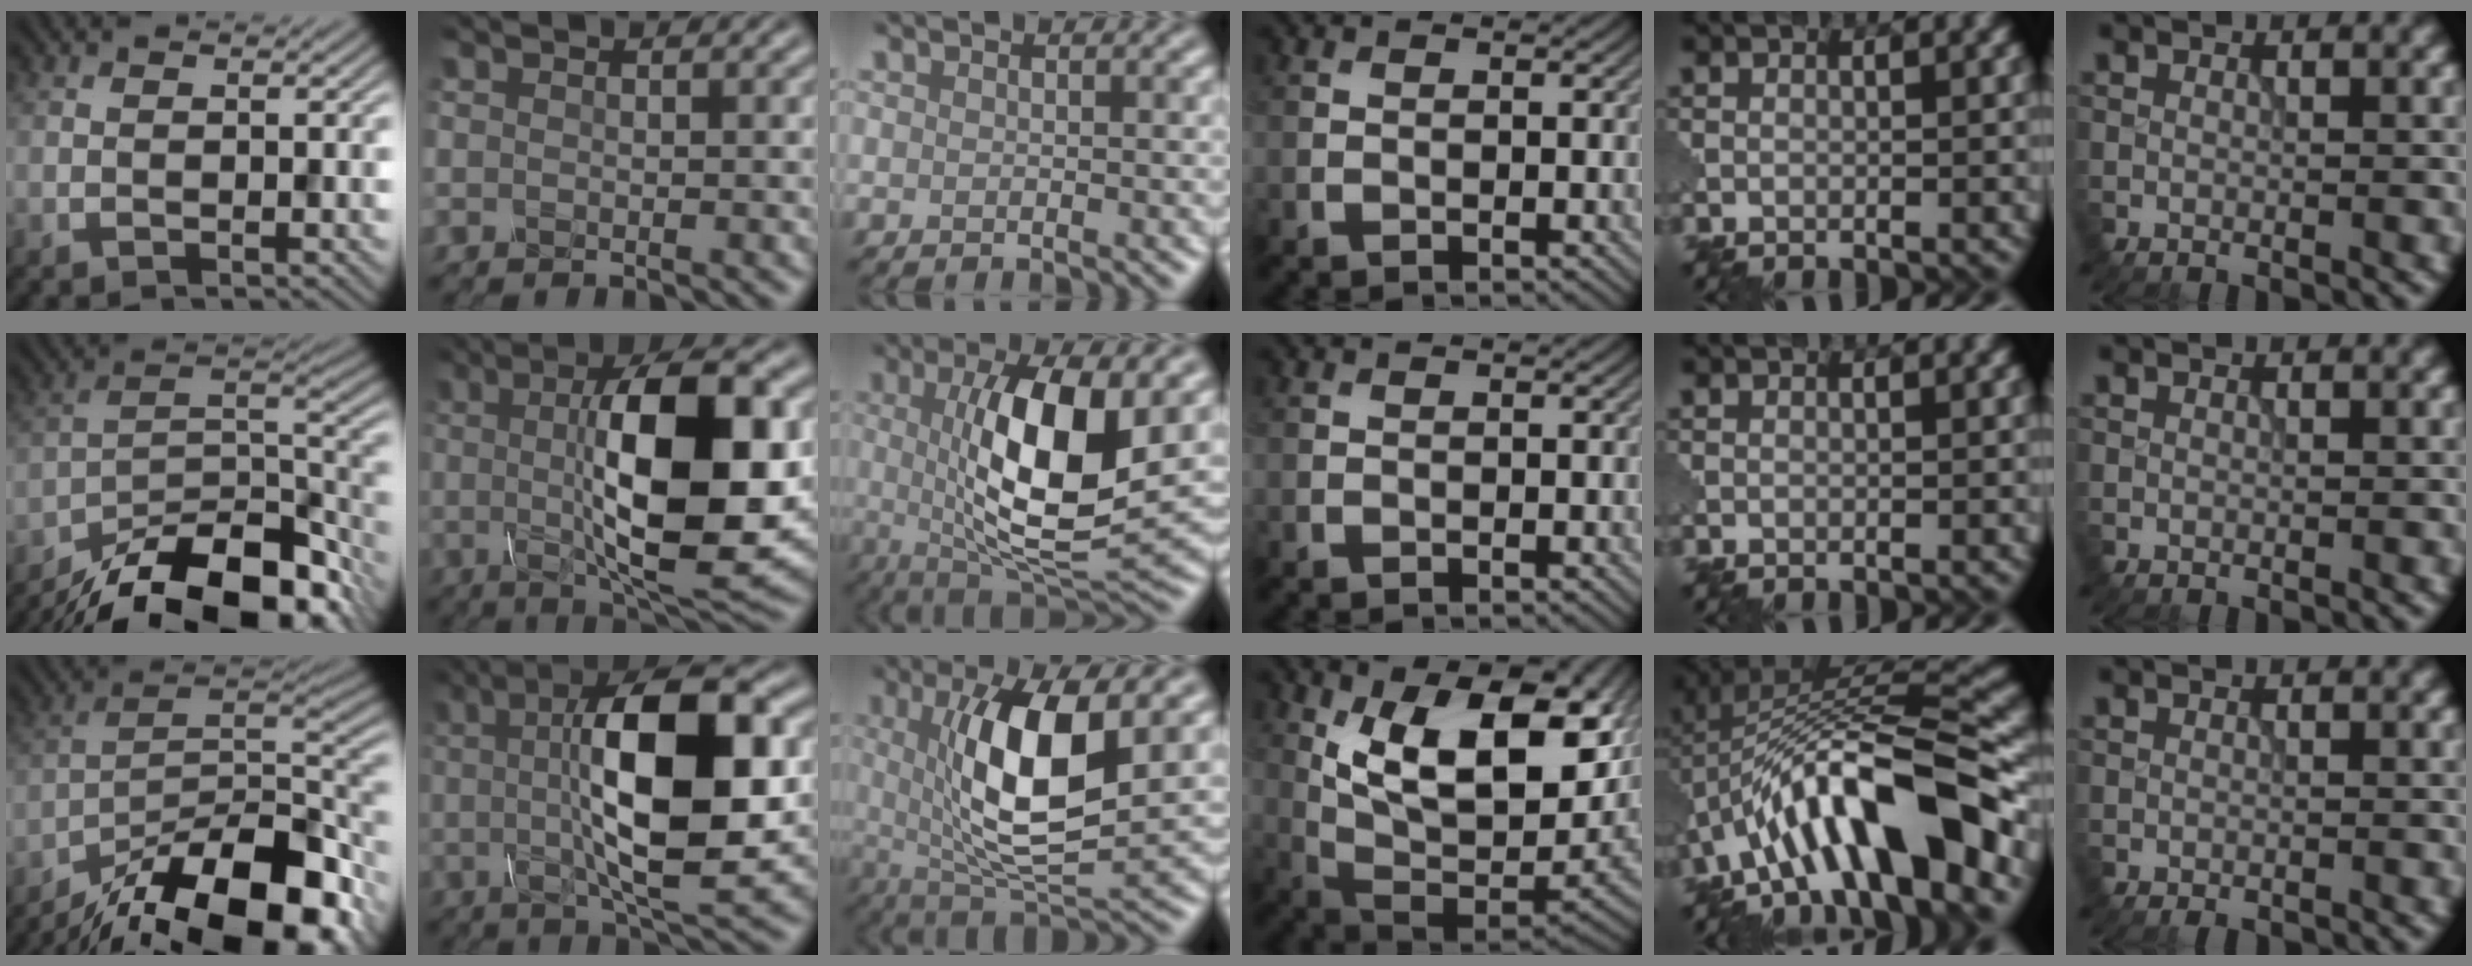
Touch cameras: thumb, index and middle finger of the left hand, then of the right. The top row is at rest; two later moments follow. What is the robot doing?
{"motion": "disassemble", "object": "glue stick"}